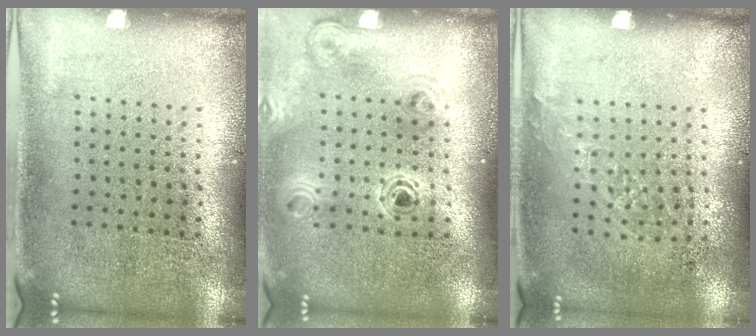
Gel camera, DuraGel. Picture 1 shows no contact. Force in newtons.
{"total": 1.1, "press": 1.1, "slide": 0.1}
{"total": 0.9, "press": 0.8, "slide": 0.4}